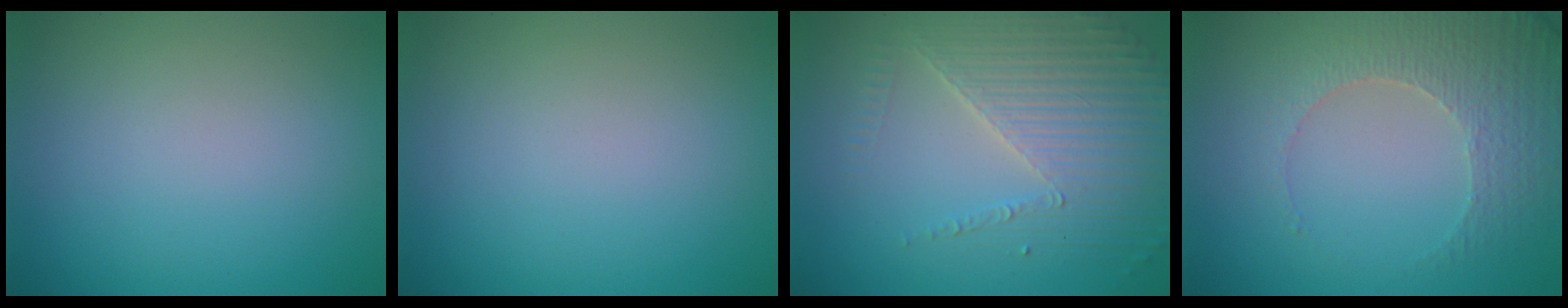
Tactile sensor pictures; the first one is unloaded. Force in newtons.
{"total": 0.0}
{"total": 4.4, "press": 3.9, "slide": 2.1}
{"total": 3.9, "press": 3.3, "slide": 2.1}